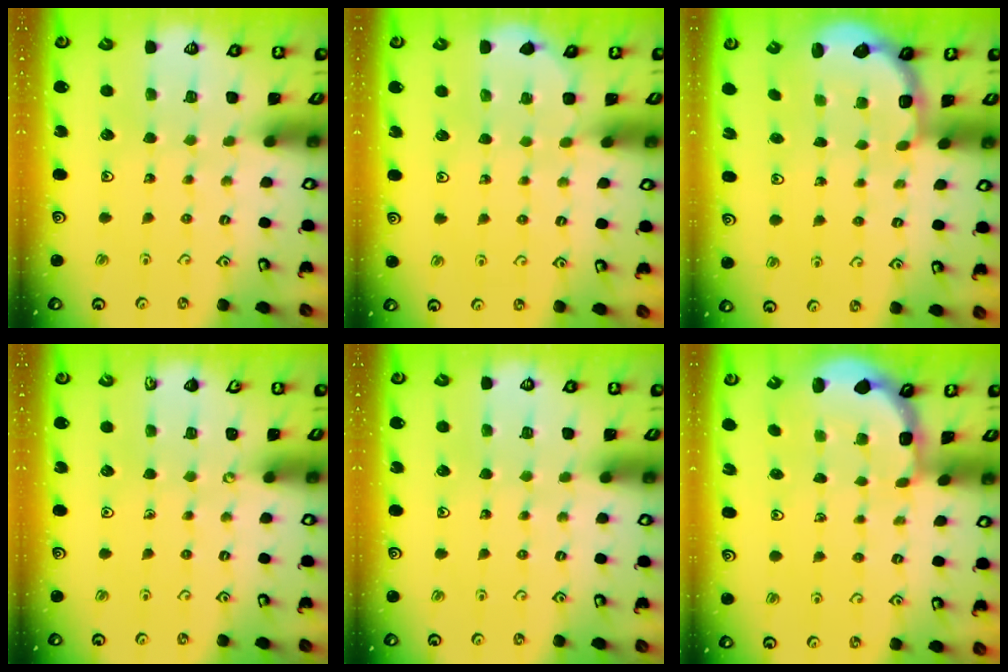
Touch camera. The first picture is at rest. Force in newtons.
{"total": 2.7, "press": 2.7, "slide": 0.3}
{"total": 2.6, "press": 2.1, "slide": 1.5}
{"total": 0.0}
{"total": 0.0}
{"total": 1.8, "press": 1.4, "slide": 1.1}